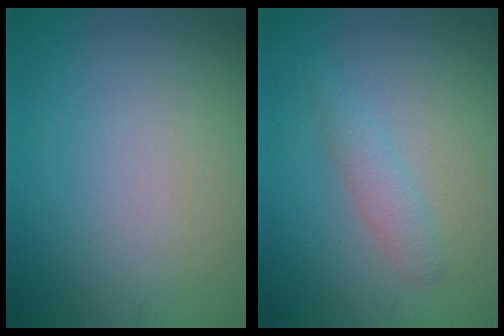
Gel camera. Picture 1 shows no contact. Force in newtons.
{"total": 1.7, "press": 1.7, "slide": 0.1}